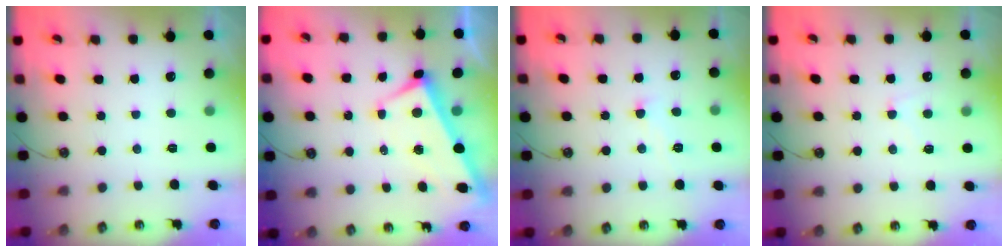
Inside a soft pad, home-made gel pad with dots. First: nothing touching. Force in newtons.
{"total": 2.9, "press": 2.8, "slide": 0.9}
{"total": 1.2, "press": 1.1, "slide": 0.5}
{"total": 1.3, "press": 1.2, "slide": 0.6}